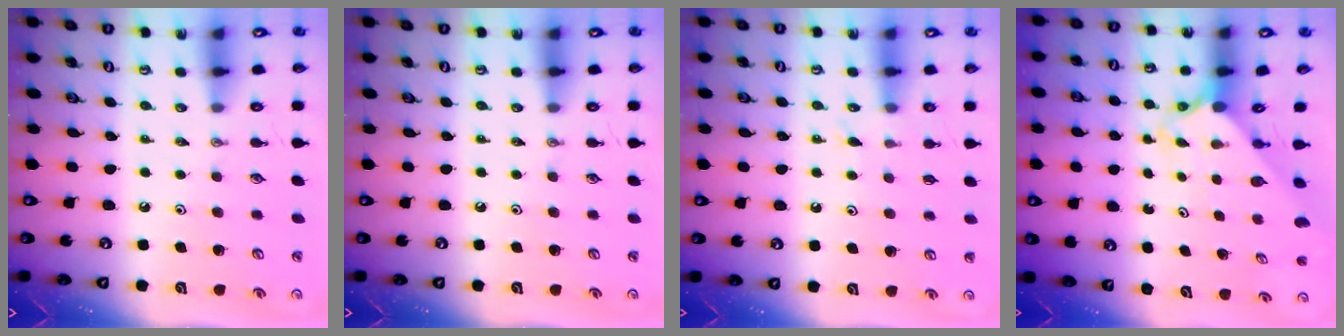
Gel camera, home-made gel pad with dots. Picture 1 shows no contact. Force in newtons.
{"total": 0.0}
{"total": 8.5, "press": 8.5, "slide": 0.5}
{"total": 2.1, "press": 2.1, "slide": 0.1}